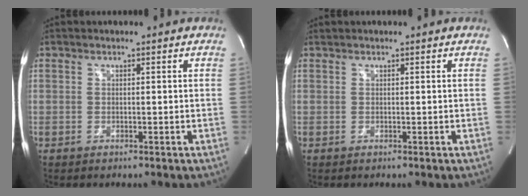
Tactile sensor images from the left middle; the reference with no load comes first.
{"total": 0.0}